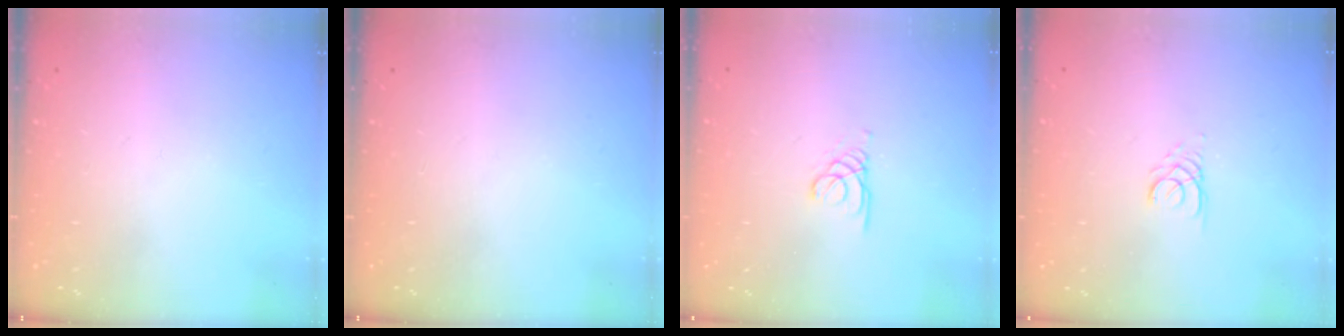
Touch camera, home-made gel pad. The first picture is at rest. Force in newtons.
{"total": 0.0}
{"total": 1.7, "press": 1.7, "slide": 0.1}
{"total": 2.6, "press": 2.6, "slide": 0.3}